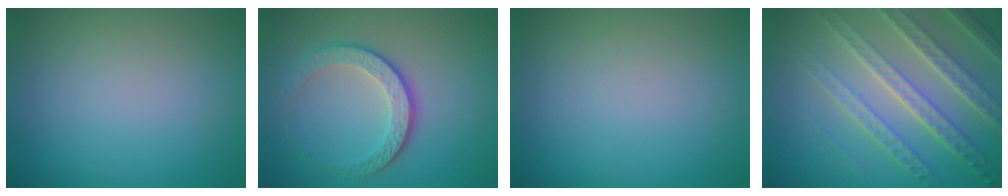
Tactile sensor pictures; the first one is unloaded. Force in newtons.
{"total": 4.2, "press": 3.1, "slide": 2.8}
{"total": 0.0}
{"total": 8.0, "press": 5.5, "slide": 5.9}